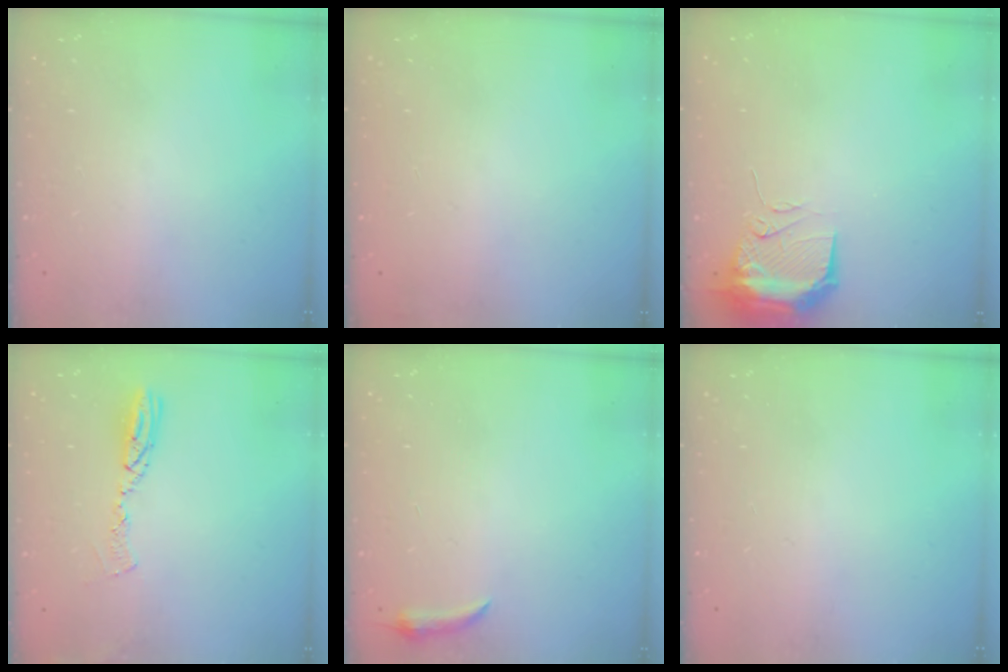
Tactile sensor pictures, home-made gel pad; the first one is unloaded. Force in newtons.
{"total": 2.8, "press": 2.3, "slide": 1.7}
{"total": 11.5, "press": 11.3, "slide": 2.4}
{"total": 7.2, "press": 7.1, "slide": 0.6}
{"total": 4.0, "press": 3.9, "slide": 0.8}
{"total": 0.0}